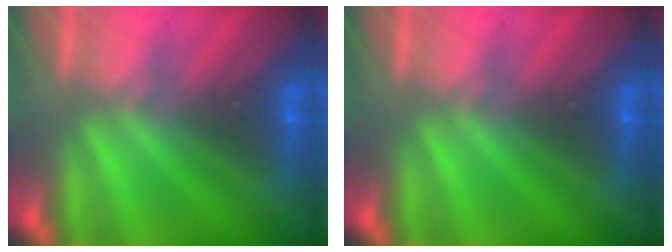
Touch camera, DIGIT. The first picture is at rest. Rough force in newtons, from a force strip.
{"total": 0.0}